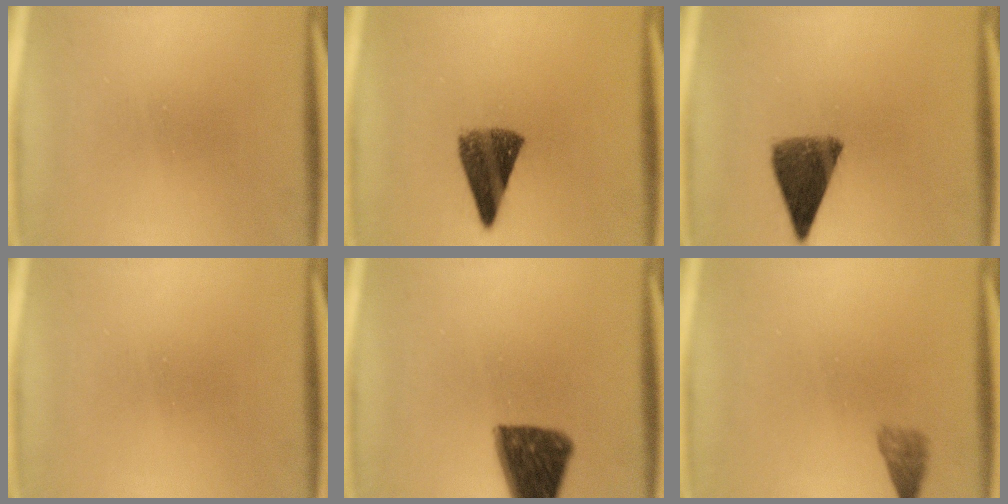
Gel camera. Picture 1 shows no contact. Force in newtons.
{"total": 8.4}
{"total": 8.8}
{"total": 0.0}
{"total": 12.2}
{"total": 2.4}